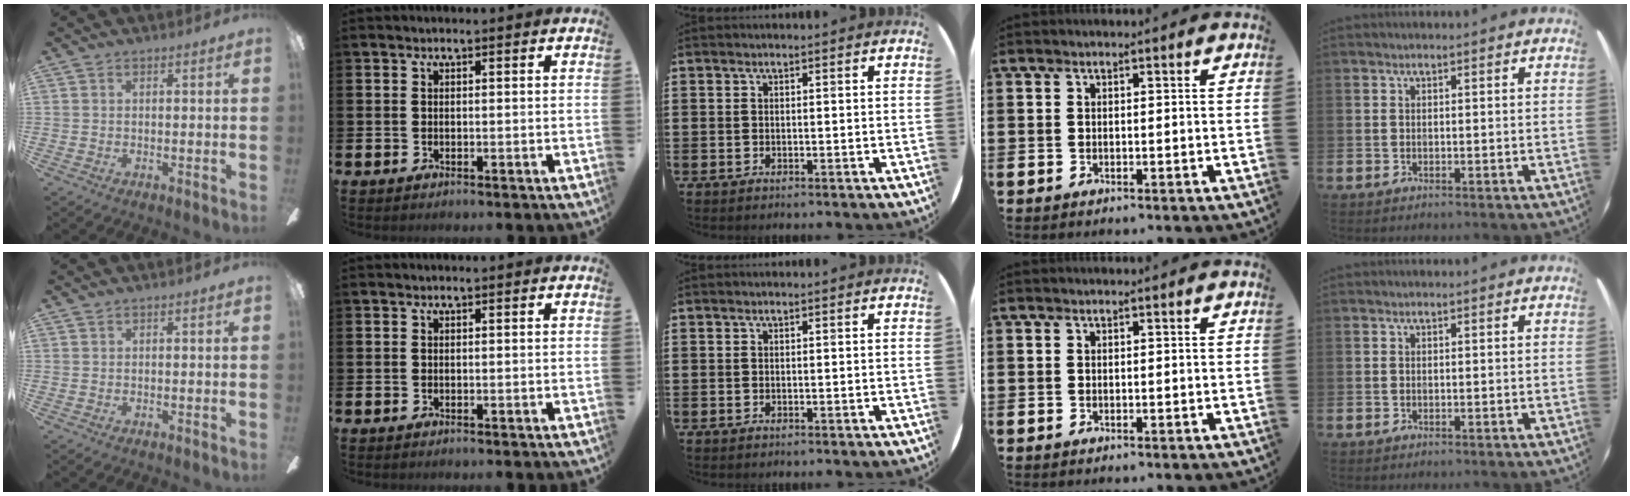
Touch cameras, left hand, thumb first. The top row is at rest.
{}